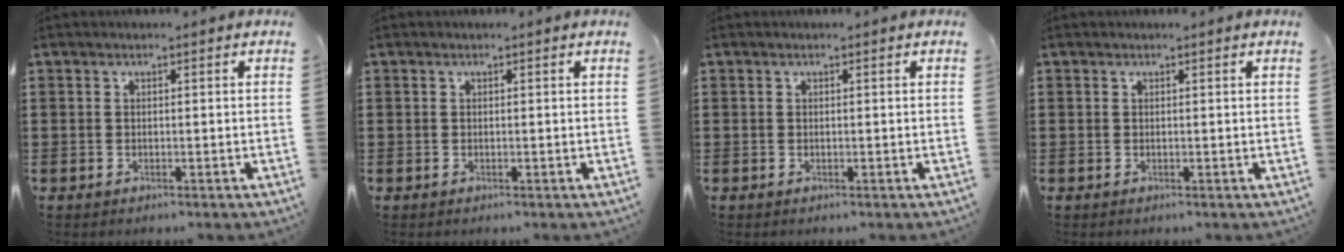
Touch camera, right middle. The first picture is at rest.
{"total": 0.0}
{"total": 0.0}
{"total": 0.0}